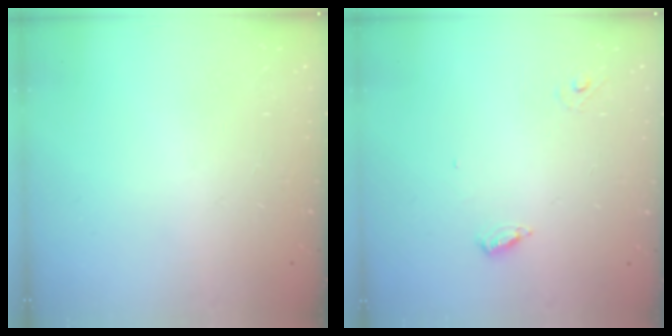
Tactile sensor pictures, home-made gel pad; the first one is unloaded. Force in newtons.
{"total": 4.6, "press": 4.6, "slide": 0.4}